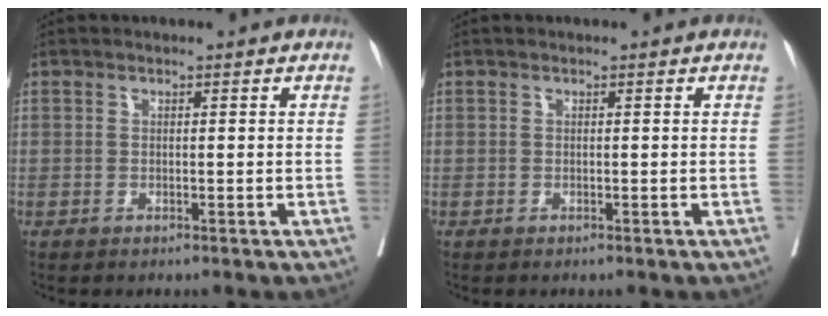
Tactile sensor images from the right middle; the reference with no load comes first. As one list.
[{"total": 0.0}]